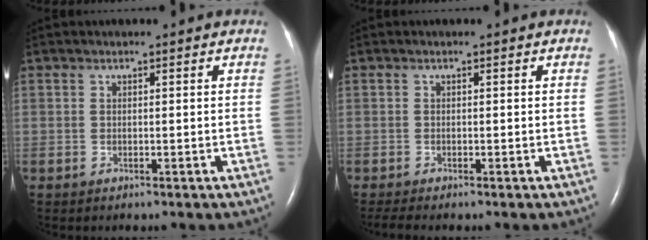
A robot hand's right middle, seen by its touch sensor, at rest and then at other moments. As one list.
[{"total": 1.4, "force": [-1.2, -0.2, 0.6], "torque": [-0.020, -0.006, -0.024]}]